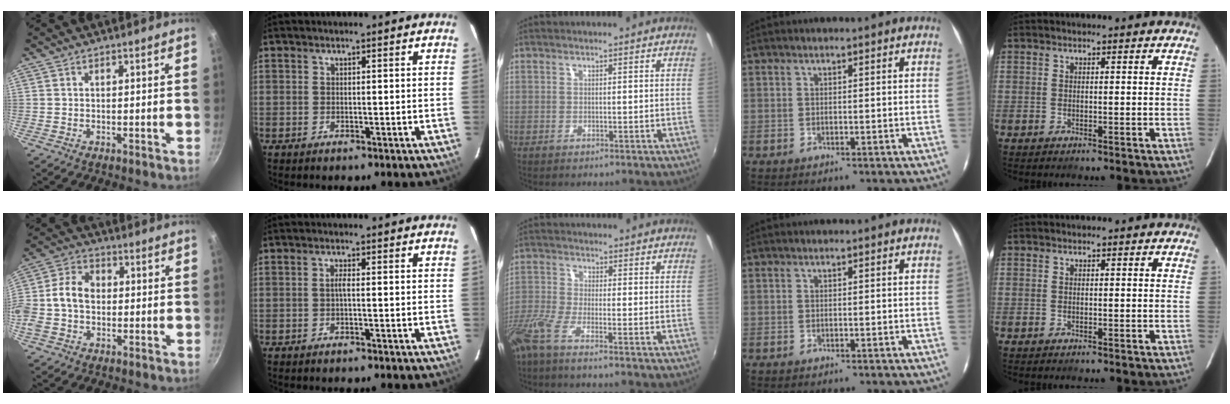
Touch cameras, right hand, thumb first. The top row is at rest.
{"thumb": {"total": 10.5, "force": [-0.4, 7.7, 7.1], "torque": [-0.119, 0.027, -0.024]}, "index": {"total": 1.1, "force": [-0.3, 0.0, 1.1], "torque": [-0.020, 0.004, -0.007]}, "middle": {"total": 5.9, "force": [-4.3, 0.1, 4.0], "torque": [-0.100, -0.018, -0.093]}}